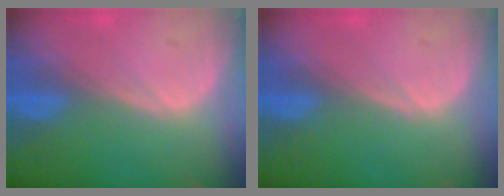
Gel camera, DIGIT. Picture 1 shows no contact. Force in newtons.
{"total": 0.0}